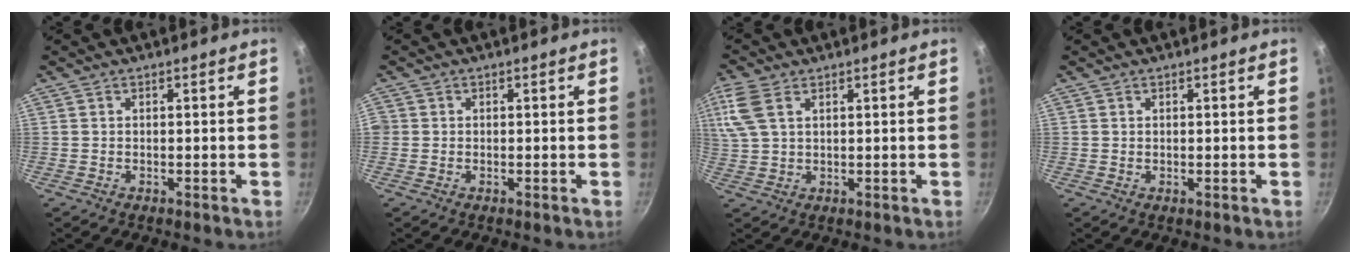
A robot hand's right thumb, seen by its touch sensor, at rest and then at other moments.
{"total": 0.8, "force": [-0.1, 0.7, 0.2], "torque": [-0.002, 0.001, -0.004]}
{"total": 8.7, "force": [3.9, 4.9, 6.0], "torque": [-0.142, 0.016, 0.081]}
{"total": 0.0}